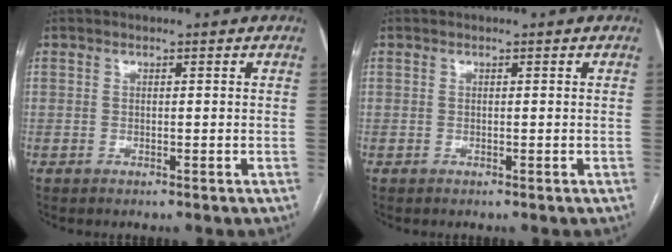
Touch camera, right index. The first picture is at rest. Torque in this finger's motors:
{"motor_torque": [0.00, 0.00, 0.00, 0.01]}